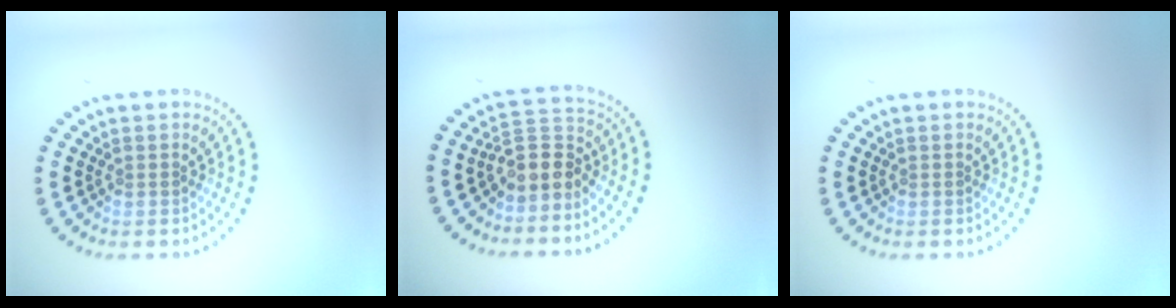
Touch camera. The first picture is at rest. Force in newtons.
{"total": 3.4, "press": 2.8, "slide": 2.0}
{"total": 0.0}